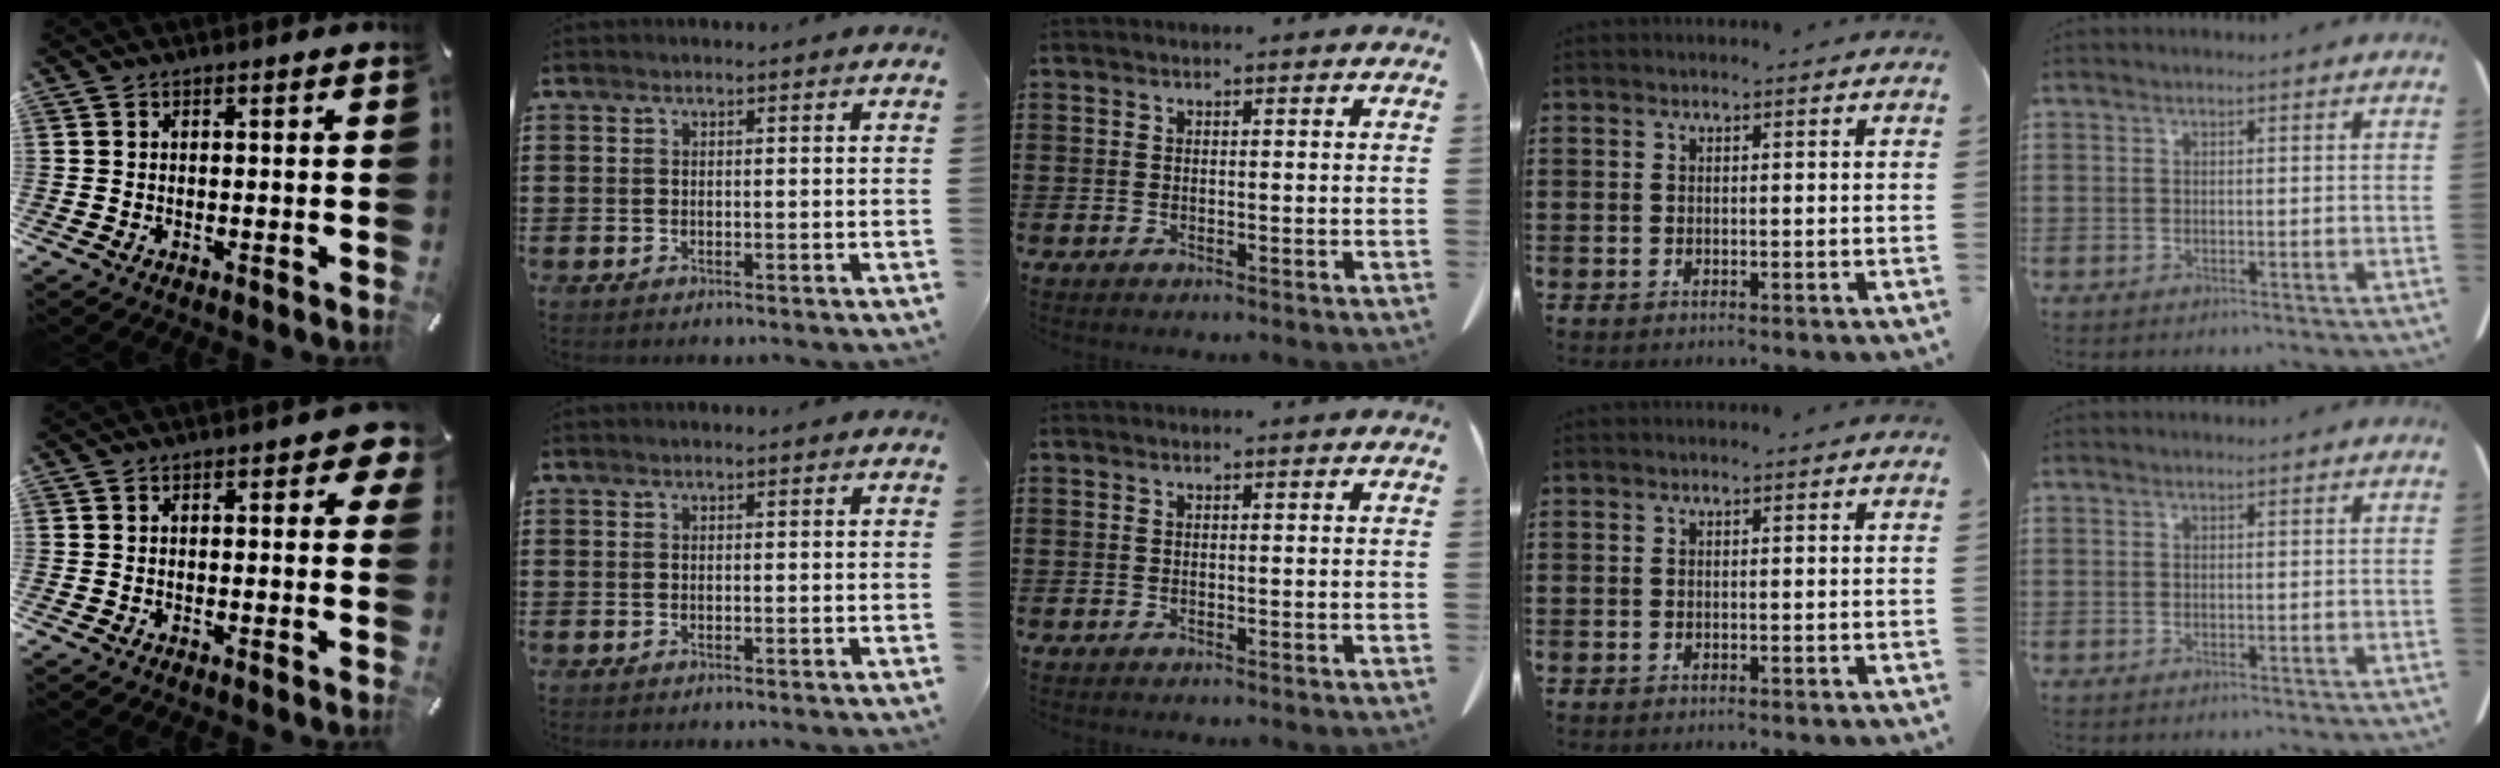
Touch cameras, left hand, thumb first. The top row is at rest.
{"thumb": {"total": 3.2, "force": [1.1, 1.8, 2.4], "torque": [-0.018, -0.004, 0.013]}}